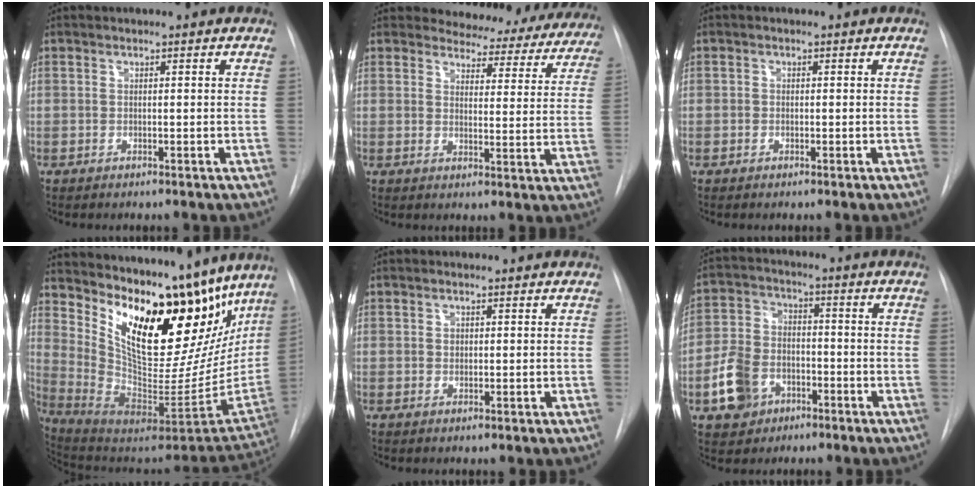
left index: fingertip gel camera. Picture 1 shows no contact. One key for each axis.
{"total": 17.7, "fx": 16.6, "fy": 5.4, "fz": 2.9, "tx": -0.004, "ty": -0.053, "tz": 0.169}
{"total": 0.6, "fx": -0.2, "fy": 0.5, "fz": 0.1, "tx": 0.003, "ty": 0.003, "tz": -0.007}
{"total": 26.2, "fx": 18.4, "fy": 10.2, "fz": 15.7, "tx": -0.245, "ty": -0.024, "tz": 0.278}
{"total": 0.8, "fx": 0.2, "fy": 0.7, "fz": 0.3, "tx": 0.000, "ty": -0.001, "tz": 0.002}
{"total": 9.3, "fx": -4.1, "fy": 7.1, "fz": 4.5, "tx": -0.110, "ty": 0.015, "tz": -0.068}